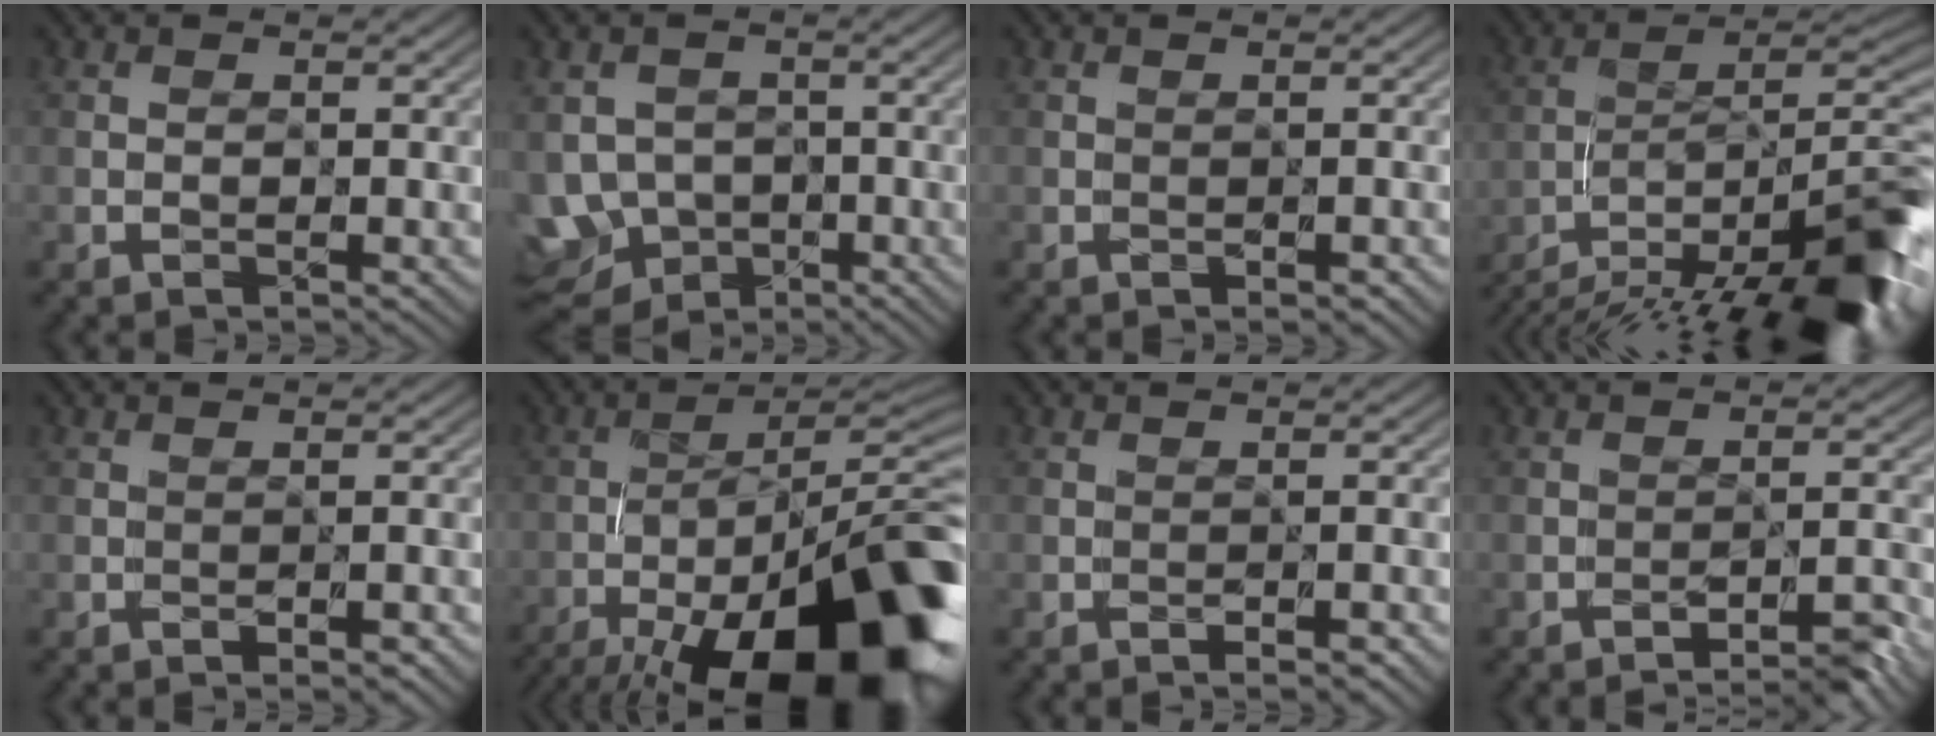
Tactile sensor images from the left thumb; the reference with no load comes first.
{"total": 6.7, "force": [-3.5, 5.4, 1.9], "torque": [-0.048, -0.016, -0.056]}
{"total": 0.5, "force": [-0.4, 0.1, 0.3], "torque": [-0.005, 0.001, -0.006]}
{"total": 16.5, "force": [-11.9, 5.1, 10.1], "torque": [-0.151, -0.020, -0.180]}
{"total": 1.2, "force": [-1.0, 0.0, 0.7], "torque": [-0.011, 0.002, -0.015]}
{"total": 21.4, "force": [-12.8, 7.4, 15.4], "torque": [-0.195, -0.031, -0.189]}
{"total": 1.7, "force": [-1.4, -0.2, 0.9], "torque": [-0.019, 0.003, -0.021]}
{"total": 3.8, "force": [-3.4, -0.1, 1.6], "torque": [-0.019, 0.013, -0.052]}